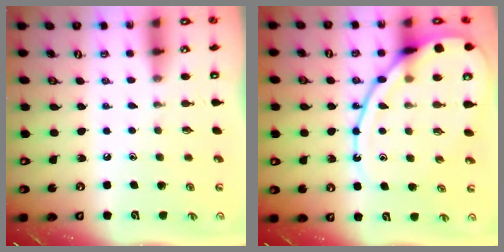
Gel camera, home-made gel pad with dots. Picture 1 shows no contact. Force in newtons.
{"total": 15.8, "press": 15.7, "slide": 1.5}